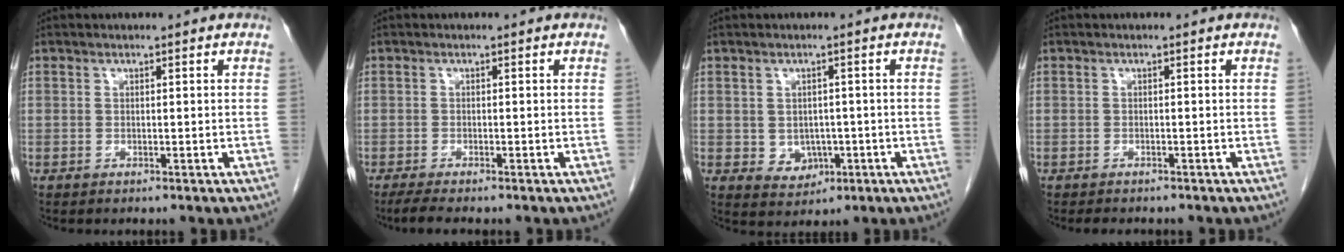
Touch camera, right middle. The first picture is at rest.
{"total": 3.1, "force": [-2.5, 0.2, 1.8], "torque": [-0.039, -0.011, -0.040]}
{"total": 3.7, "force": [-0.7, 3.1, 2.0], "torque": [-0.027, 0.000, 0.003]}
{"total": 3.2, "force": [-2.7, 1.1, 1.2], "torque": [-0.023, -0.008, -0.031]}